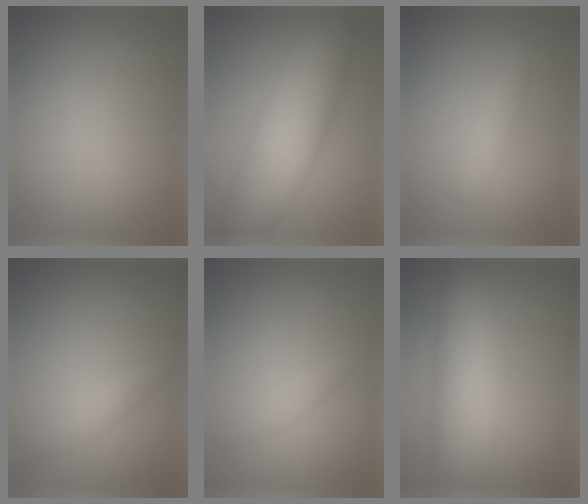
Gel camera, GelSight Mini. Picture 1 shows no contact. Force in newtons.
{"total": 8.3, "press": 8.3, "slide": 0.2}
{"total": 1.7, "press": 1.7, "slide": 0.0}
{"total": 1.3, "press": 1.3, "slide": 0.0}
{"total": 0.9, "press": 0.9, "slide": 0.1}
{"total": 7.6, "press": 7.6, "slide": 0.2}